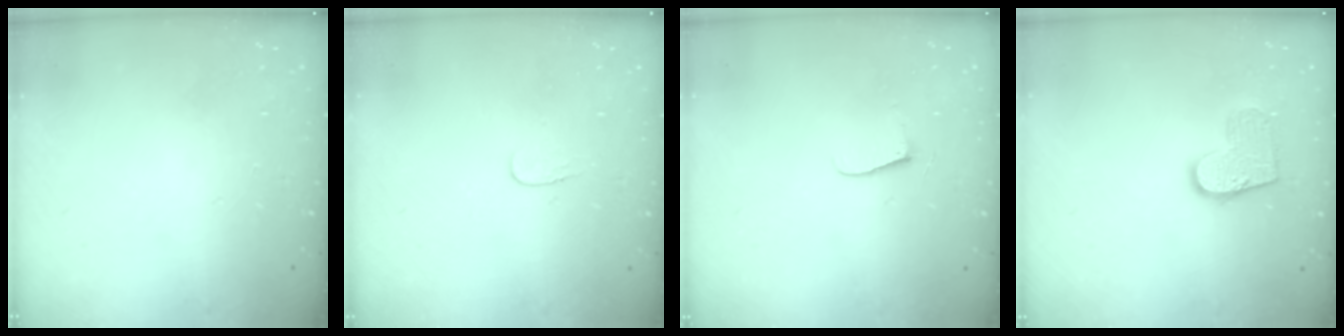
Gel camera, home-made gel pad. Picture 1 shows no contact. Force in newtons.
{"total": 3.5, "press": 3.5, "slide": 0.4}
{"total": 5.2, "press": 5.2, "slide": 0.5}
{"total": 10.2, "press": 10.2, "slide": 0.2}